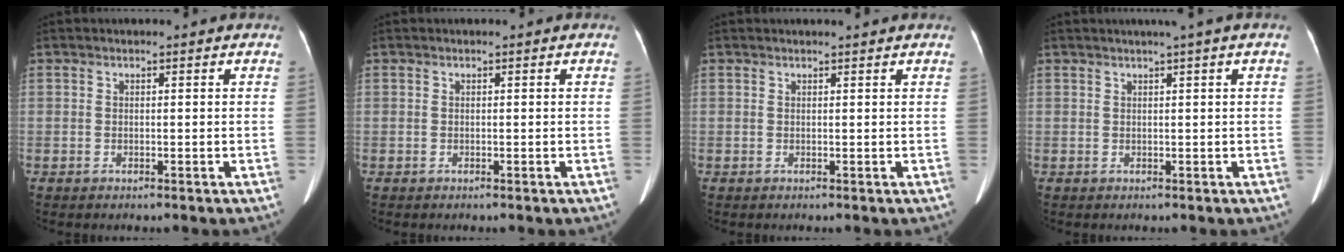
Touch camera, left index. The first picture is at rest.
{"total": 0.0}
{"total": 2.0, "force": [1.9, -0.2, 0.6], "torque": [-0.011, 0.010, 0.023]}
{"total": 2.3, "force": [1.5, -0.6, 1.7], "torque": [-0.025, 0.005, 0.026]}